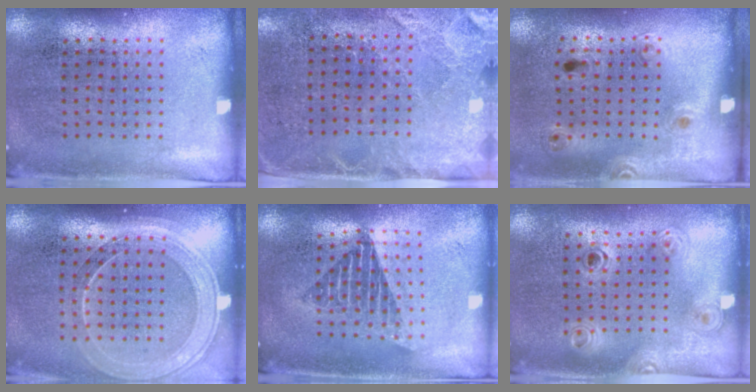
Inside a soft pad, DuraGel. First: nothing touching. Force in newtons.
{"total": 2.7, "press": 2.3, "slide": 1.5}
{"total": 1.4, "press": 0.8, "slide": 1.1}
{"total": 1.7, "press": 1.6, "slide": 0.7}
{"total": 1.6, "press": 1.3, "slide": 0.9}
{"total": 1.1, "press": 1.0, "slide": 0.4}